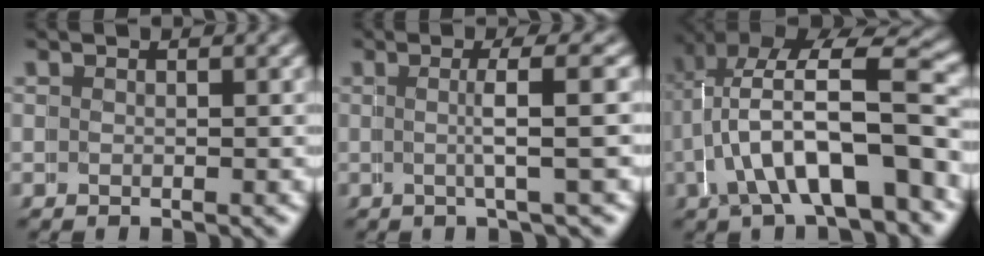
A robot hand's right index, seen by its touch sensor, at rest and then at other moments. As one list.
[{"total": 2.8, "force": [0.3, -1.9, 2.1], "torque": [-0.021, 0.005, 0.008]}, {"total": 7.6, "force": [-1.7, 3.3, 6.6], "torque": [-0.119, -0.013, -0.016]}]